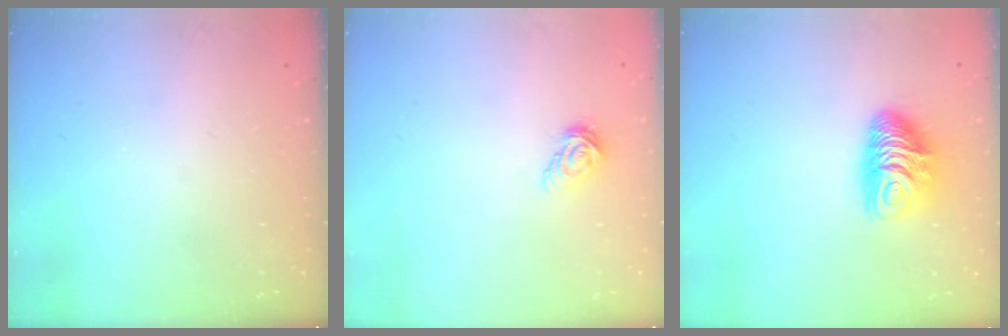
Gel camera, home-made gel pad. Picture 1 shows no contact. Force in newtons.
{"total": 5.6, "press": 5.6, "slide": 0.4}
{"total": 10.7, "press": 10.6, "slide": 0.7}